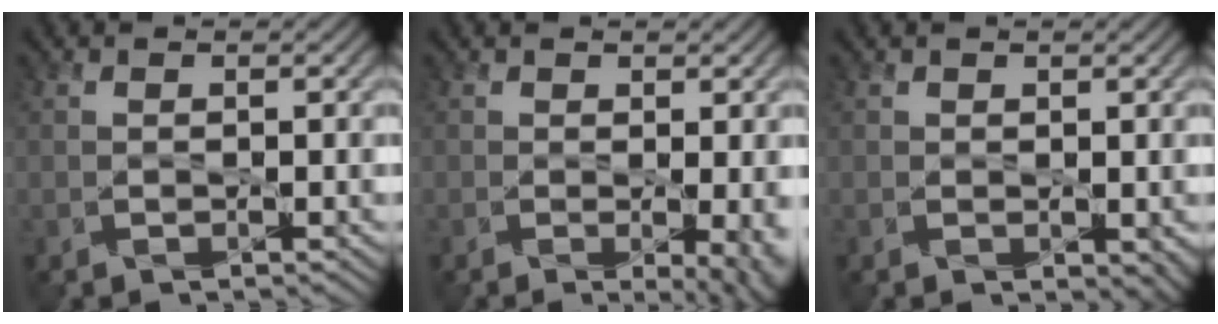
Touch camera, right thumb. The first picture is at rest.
{"total": 4.4, "force": [-0.6, 1.5, 4.1], "torque": [-0.057, -0.007, -0.002]}
{"total": 1.3, "force": [0.2, 0.9, 0.8], "torque": [-0.013, -0.005, 0.008]}